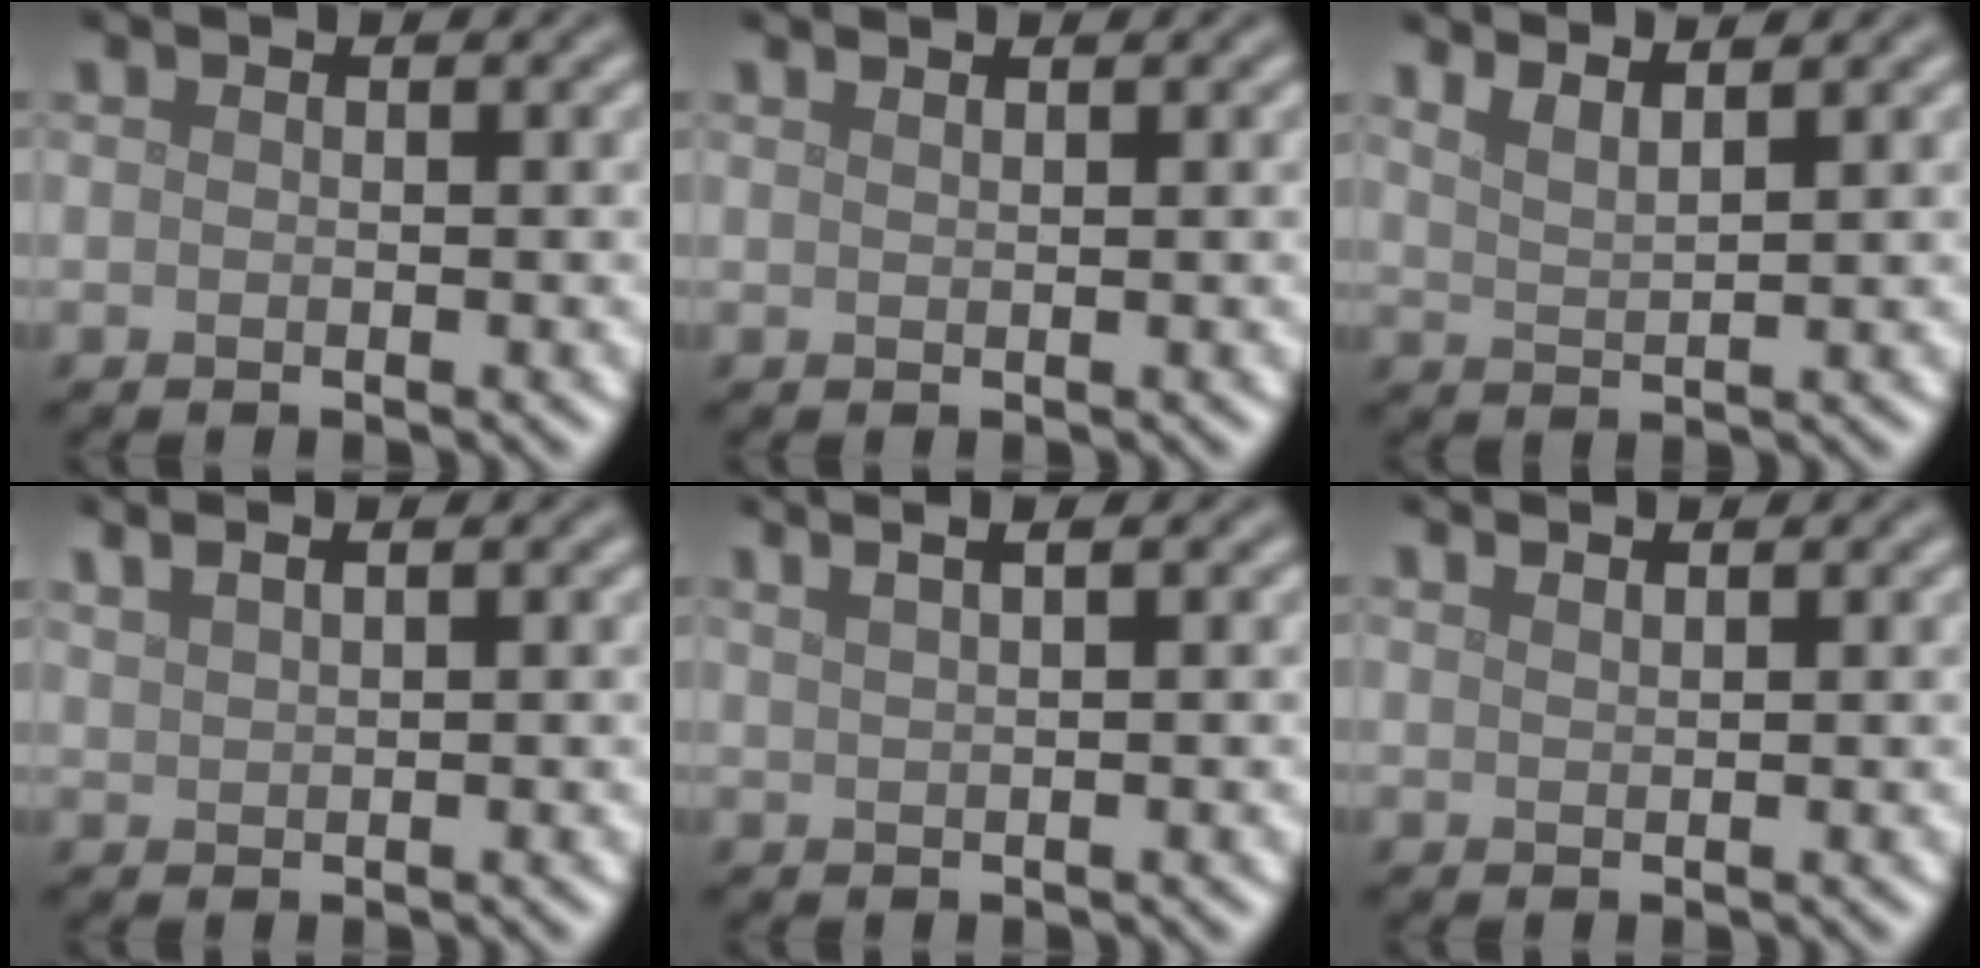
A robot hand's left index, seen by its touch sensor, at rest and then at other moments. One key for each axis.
{"total": 1.1, "fx": 0.9, "fy": 0.3, "fz": 0.5, "tx": -0.001, "ty": -0.001, "tz": 0.006}
{"total": 3.1, "fx": 2.6, "fy": 0.7, "fz": 1.5, "tx": -0.015, "ty": 0.012, "tz": 0.033}
{"total": 2.9, "fx": 2.2, "fy": 1.0, "fz": 1.7, "tx": -0.013, "ty": 0.013, "tz": 0.016}
{"total": 4.9, "fx": 3.0, "fy": 2.2, "fz": 3.3, "tx": -0.023, "ty": 0.037, "tz": 0.015}
{"total": 1.7, "fx": 1.4, "fy": 0.5, "fz": 0.8, "tx": 0.003, "ty": -0.001, "tz": 0.008}